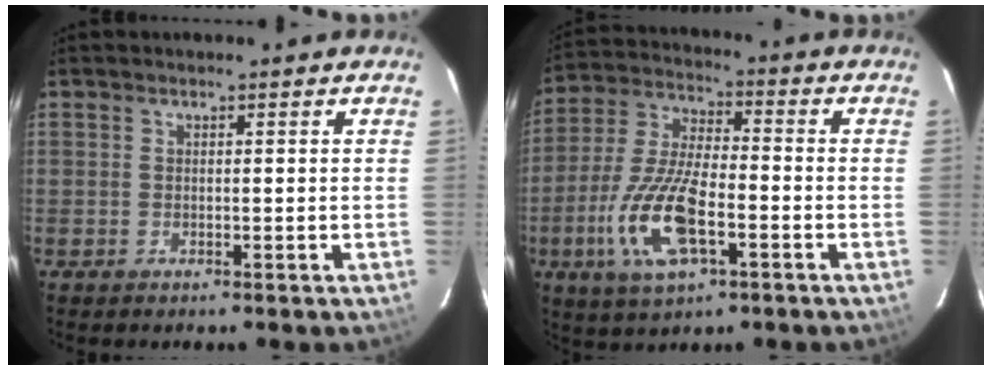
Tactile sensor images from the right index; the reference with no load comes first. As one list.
[{"total": 15.5, "force": [-5.5, 5.9, 13.2], "torque": [-0.288, -0.011, -0.104]}]